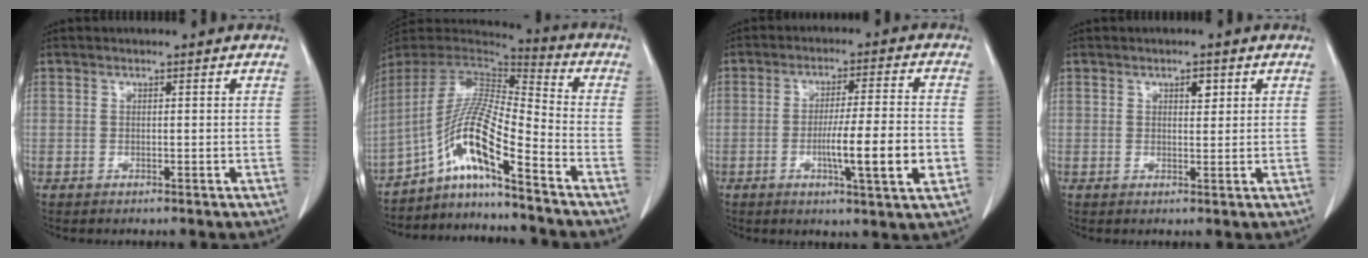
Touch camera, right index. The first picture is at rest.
{"total": 12.6, "force": [-7.7, -0.2, 10.0], "torque": [-0.193, 0.009, -0.144]}
{"total": 10.4, "force": [-2.8, 0.1, 10.0], "torque": [-0.159, -0.007, -0.046]}
{"total": 2.0, "force": [1.0, 0.9, 1.5], "torque": [-0.019, -0.002, 0.013]}